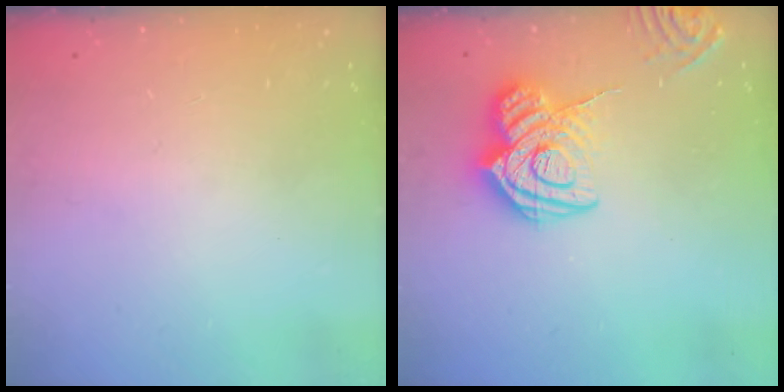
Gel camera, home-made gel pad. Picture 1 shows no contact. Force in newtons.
{"total": 16.0, "press": 15.9, "slide": 1.7}